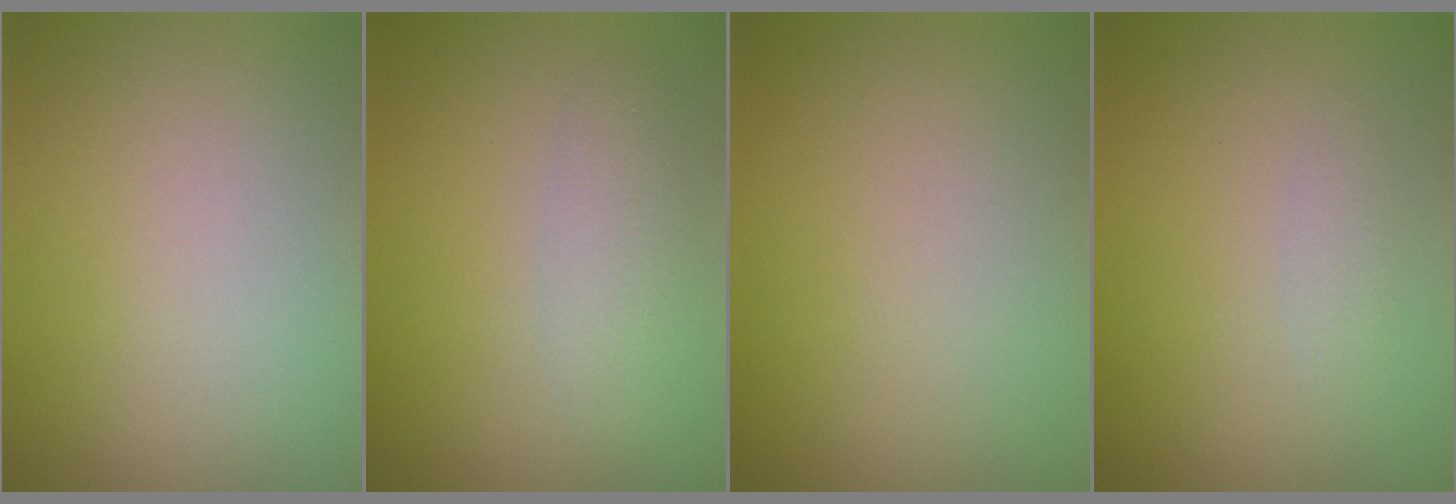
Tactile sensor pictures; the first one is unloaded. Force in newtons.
{"total": 2.2, "press": 2.2, "slide": 0.1}
{"total": 0.0}
{"total": 0.8, "press": 0.8, "slide": 0.0}